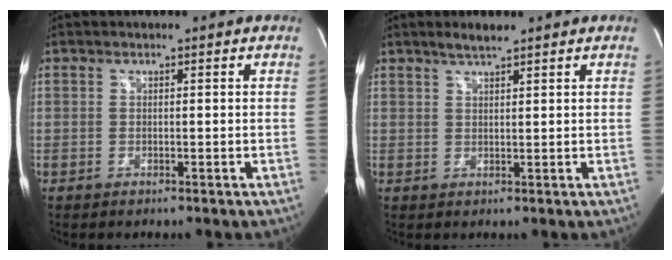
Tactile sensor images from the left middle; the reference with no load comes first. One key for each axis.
{"total": 2.5, "fx": 2.1, "fy": 0.1, "fz": 1.4, "tx": -0.036, "ty": 0.003, "tz": 0.041}